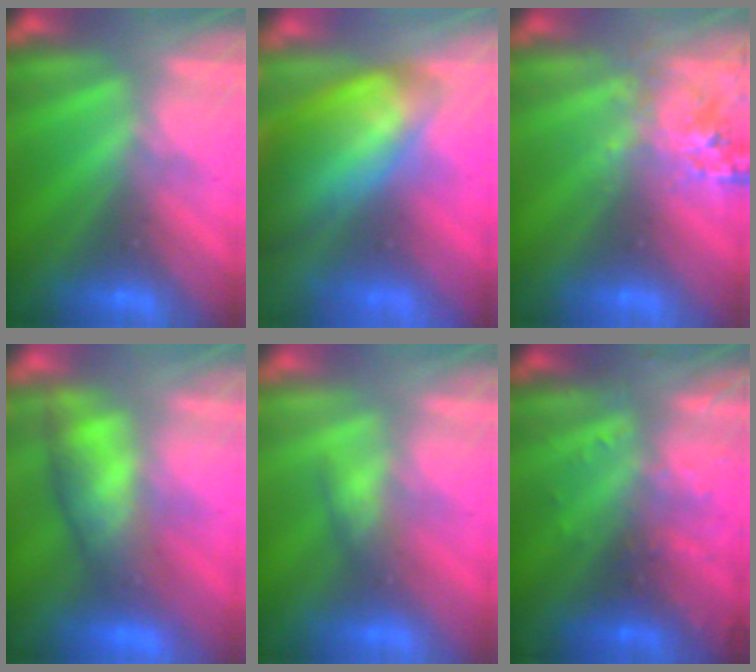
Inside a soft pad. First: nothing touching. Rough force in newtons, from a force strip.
{"total": 9.7}
{"total": 2.9}
{"total": 6.4}
{"total": 2.6}
{"total": 2.9}